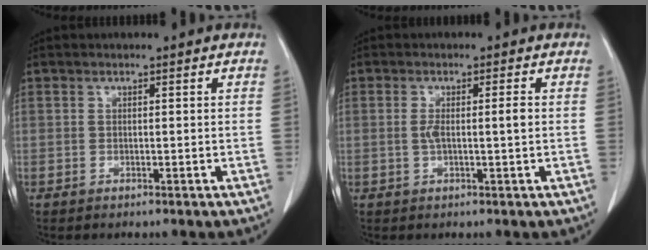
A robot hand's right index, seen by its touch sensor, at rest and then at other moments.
{"total": 2.9, "force": [0.0, 0.3, 2.9], "torque": [-0.055, 0.002, 0.001]}